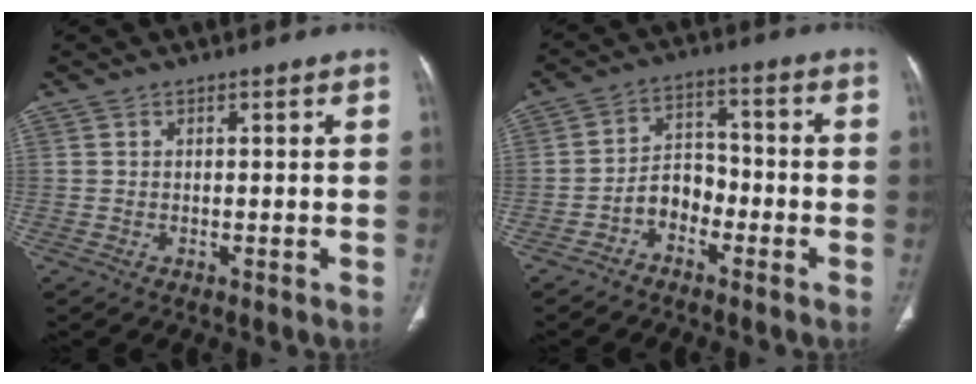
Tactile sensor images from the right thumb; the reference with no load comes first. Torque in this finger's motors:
{"motor_torque": [0.20, 0.24, 0.98, -0.51, 0.01]}